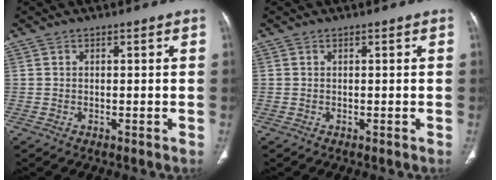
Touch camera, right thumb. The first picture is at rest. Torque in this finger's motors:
{"motor_torque": [0.53, 0.41, -0.23, 0.17, 0.03]}